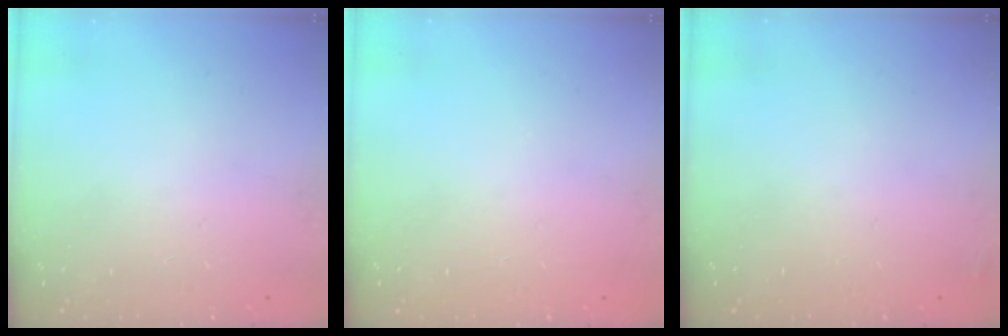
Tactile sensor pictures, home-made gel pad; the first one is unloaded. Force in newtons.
{"total": 0.0}
{"total": 2.3, "press": 2.2, "slide": 0.8}